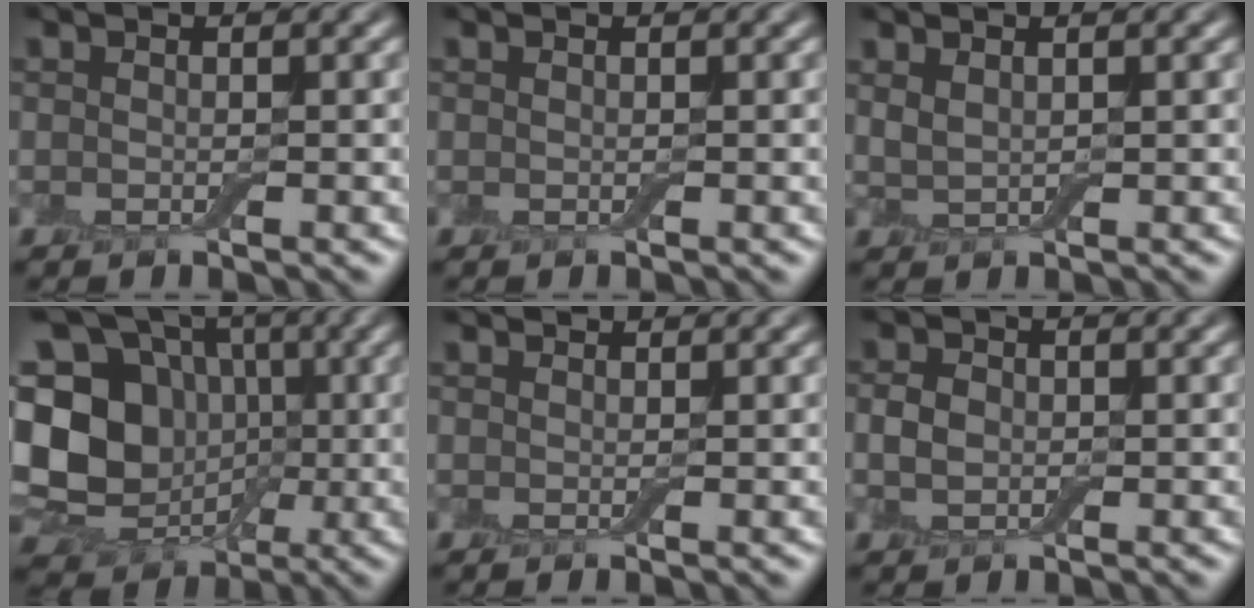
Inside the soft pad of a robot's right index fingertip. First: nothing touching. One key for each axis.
{"total": 0.0}
{"total": 1.3, "fx": 0.9, "fy": 0.4, "fz": 0.8, "tx": -0.020, "ty": 0.001, "tz": 0.023}
{"total": 16.1, "fx": -0.1, "fy": 13.8, "fz": 8.2, "tx": -0.204, "ty": 0.023, "tz": -0.017}
{"total": 0.5, "fx": 0.4, "fy": 0.1, "fz": 0.3, "tx": -0.005, "ty": 0.003, "tz": 0.007}
{"total": 1.8, "fx": -0.1, "fy": 1.4, "fz": 1.1, "tx": -0.024, "ty": 0.002, "tz": -0.007}